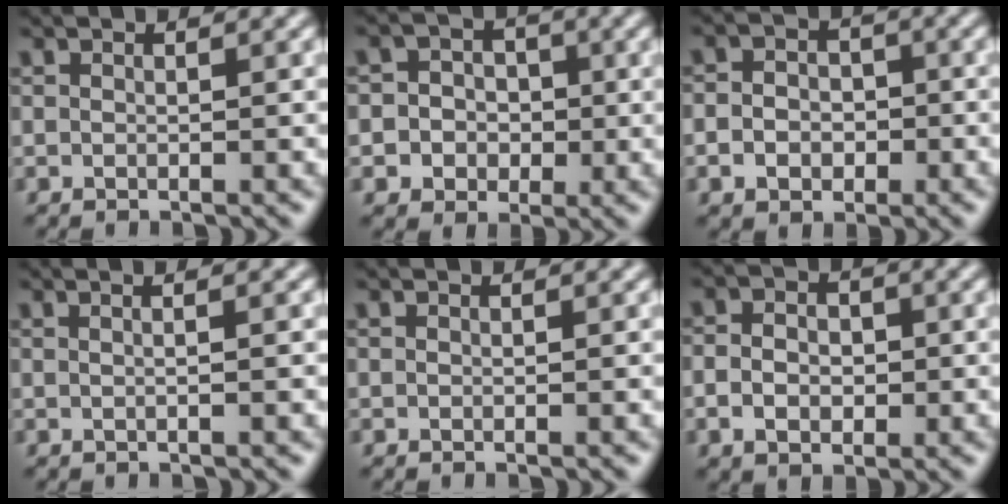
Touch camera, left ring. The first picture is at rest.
{"total": 4.6, "force": [-0.4, 4.4, 1.3], "torque": [0.001, 0.022, -0.036]}
{"total": 3.4, "force": [-0.8, 2.9, 1.7], "torque": [-0.015, 0.000, -0.023]}
{"total": 2.7, "force": [0.9, 1.3, 2.2], "torque": [-0.008, 0.009, -0.016]}
{"total": 0.0}
{"total": 3.2, "force": [-0.4, 2.4, 2.0], "torque": [-0.033, -0.001, -0.013]}